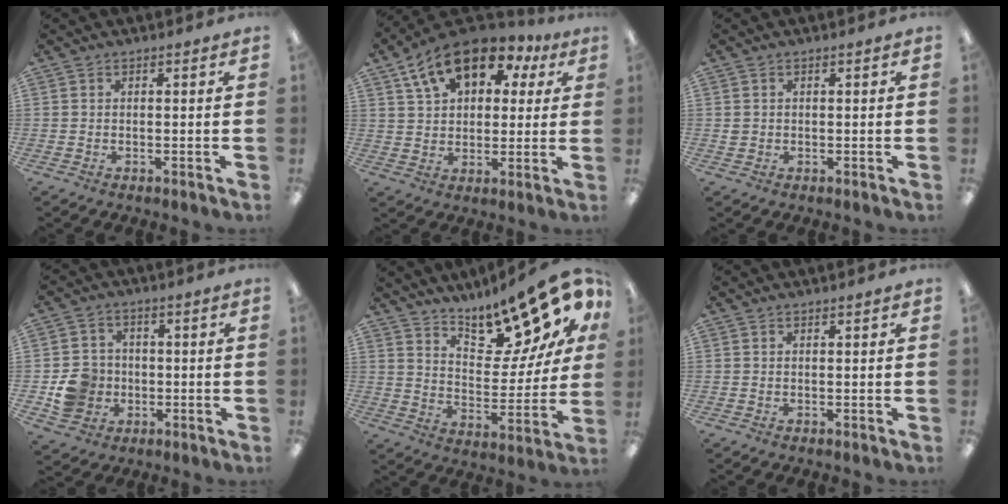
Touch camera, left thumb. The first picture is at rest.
{"total": 14.7, "force": [8.5, 8.9, 8.1], "torque": [-0.138, -0.027, 0.152]}
{"total": 1.0, "force": [0.1, 0.9, 0.3], "torque": [-0.007, 0.005, 0.002]}
{"total": 8.7, "force": [-1.8, 8.1, 2.7], "torque": [-0.061, 0.017, -0.025]}
{"total": 18.5, "force": [14.9, 5.7, 9.5], "torque": [-0.139, -0.107, 0.249]}
{"total": 0.0}